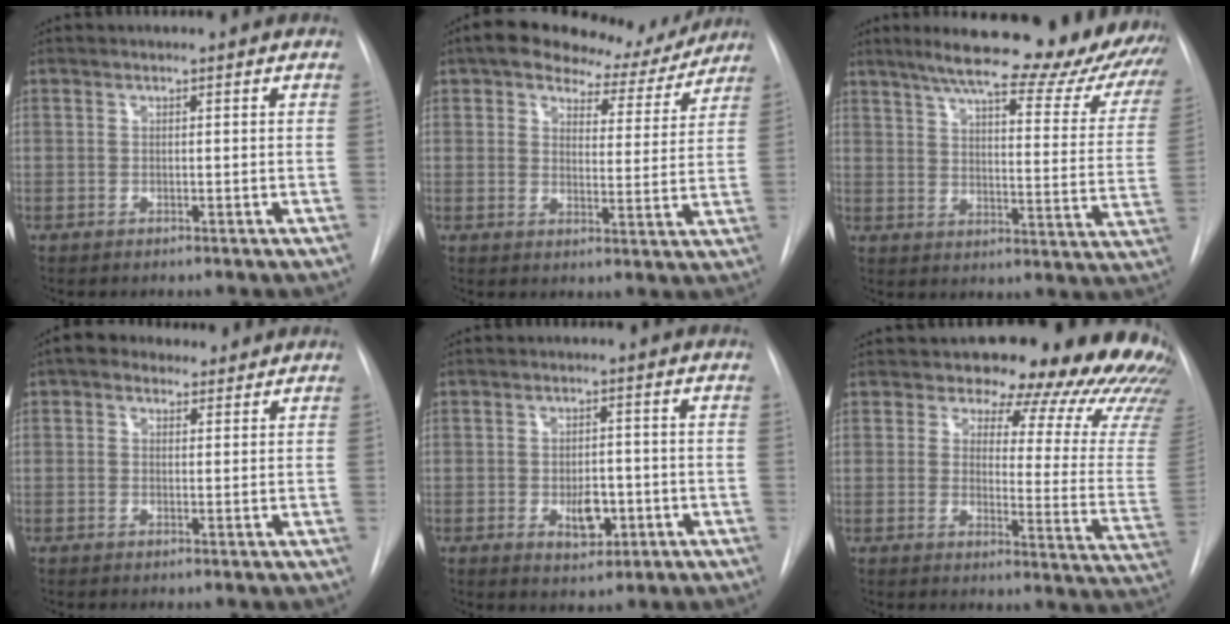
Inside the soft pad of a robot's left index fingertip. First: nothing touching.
{"total": 12.5, "force": [10.8, 4.8, 4.1], "torque": [-0.038, 0.006, 0.134]}
{"total": 25.6, "force": [22.6, 3.5, 11.4], "torque": [-0.163, -0.055, 0.266]}
{"total": 5.1, "force": [3.7, 3.0, 1.9], "torque": [-0.029, 0.027, 0.061]}
{"total": 4.8, "force": [-1.3, 2.7, 3.8], "torque": [-0.054, -0.001, -0.012]}
{"total": 23.5, "force": [20.9, 5.9, 8.8], "torque": [-0.109, -0.109, 0.221]}